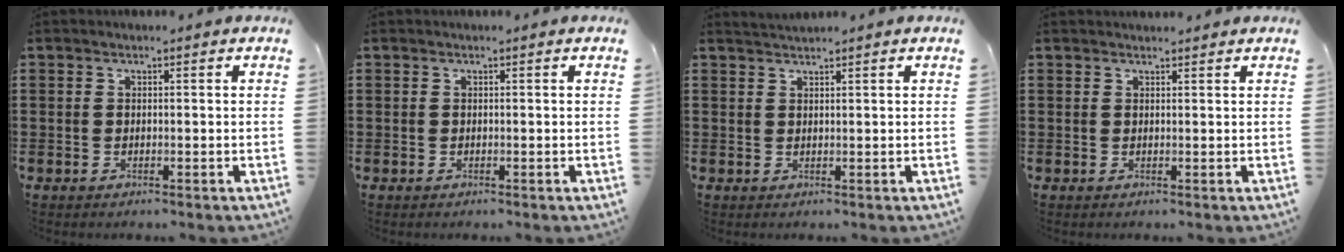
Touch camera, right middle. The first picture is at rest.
{"total": 0.0}
{"total": 1.3, "force": [1.3, -0.1, 0.1], "torque": [-0.004, 0.001, 0.025]}
{"total": 1.2, "force": [1.2, 0.0, 0.0], "torque": [-0.002, -0.002, 0.022]}